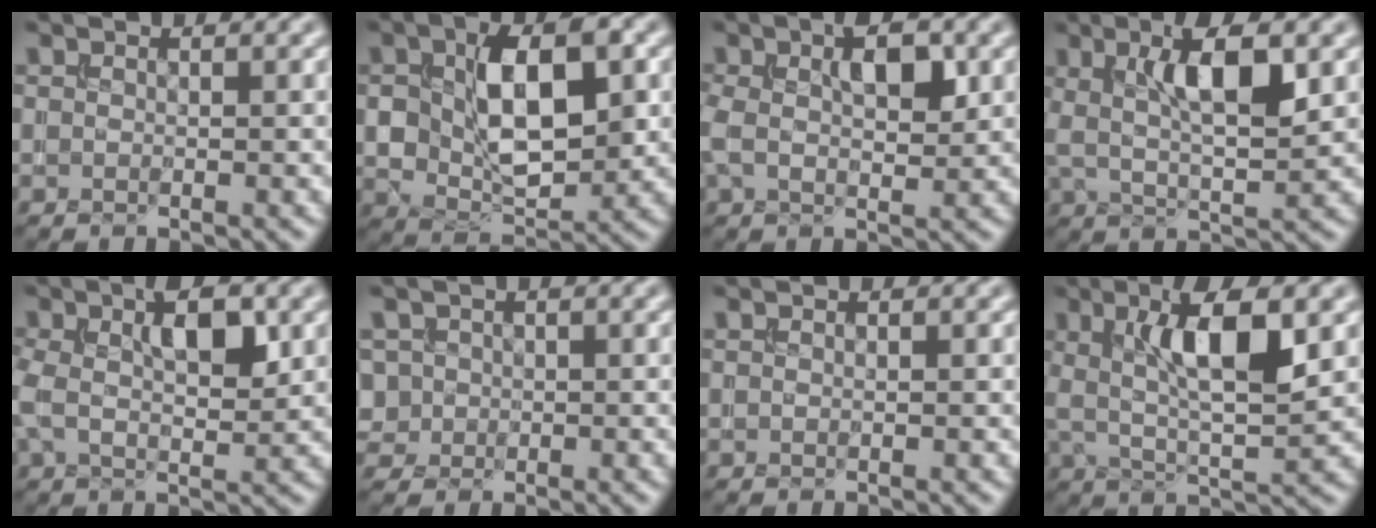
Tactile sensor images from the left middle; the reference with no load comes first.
{"total": 8.9, "force": [1.1, 5.2, 7.2], "torque": [-0.133, -0.003, 0.022]}
{"total": 5.6, "force": [1.2, 2.7, 4.7], "torque": [-0.091, 0.010, 0.019]}
{"total": 6.5, "force": [1.8, 1.7, 6.0], "torque": [-0.106, 0.005, 0.031]}
{"total": 6.3, "force": [1.5, 2.8, 5.5], "torque": [-0.105, 0.011, 0.024]}
{"total": 2.6, "force": [0.2, 2.5, 0.6], "torque": [-0.011, 0.013, 0.010]}
{"total": 0.0}
{"total": 7.6, "force": [2.0, 2.0, 7.1], "torque": [-0.126, 0.004, 0.033]}